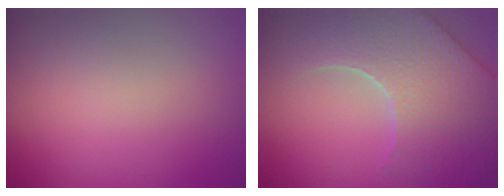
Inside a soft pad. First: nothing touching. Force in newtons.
{"total": 7.8, "press": 6.2, "slide": 4.8}